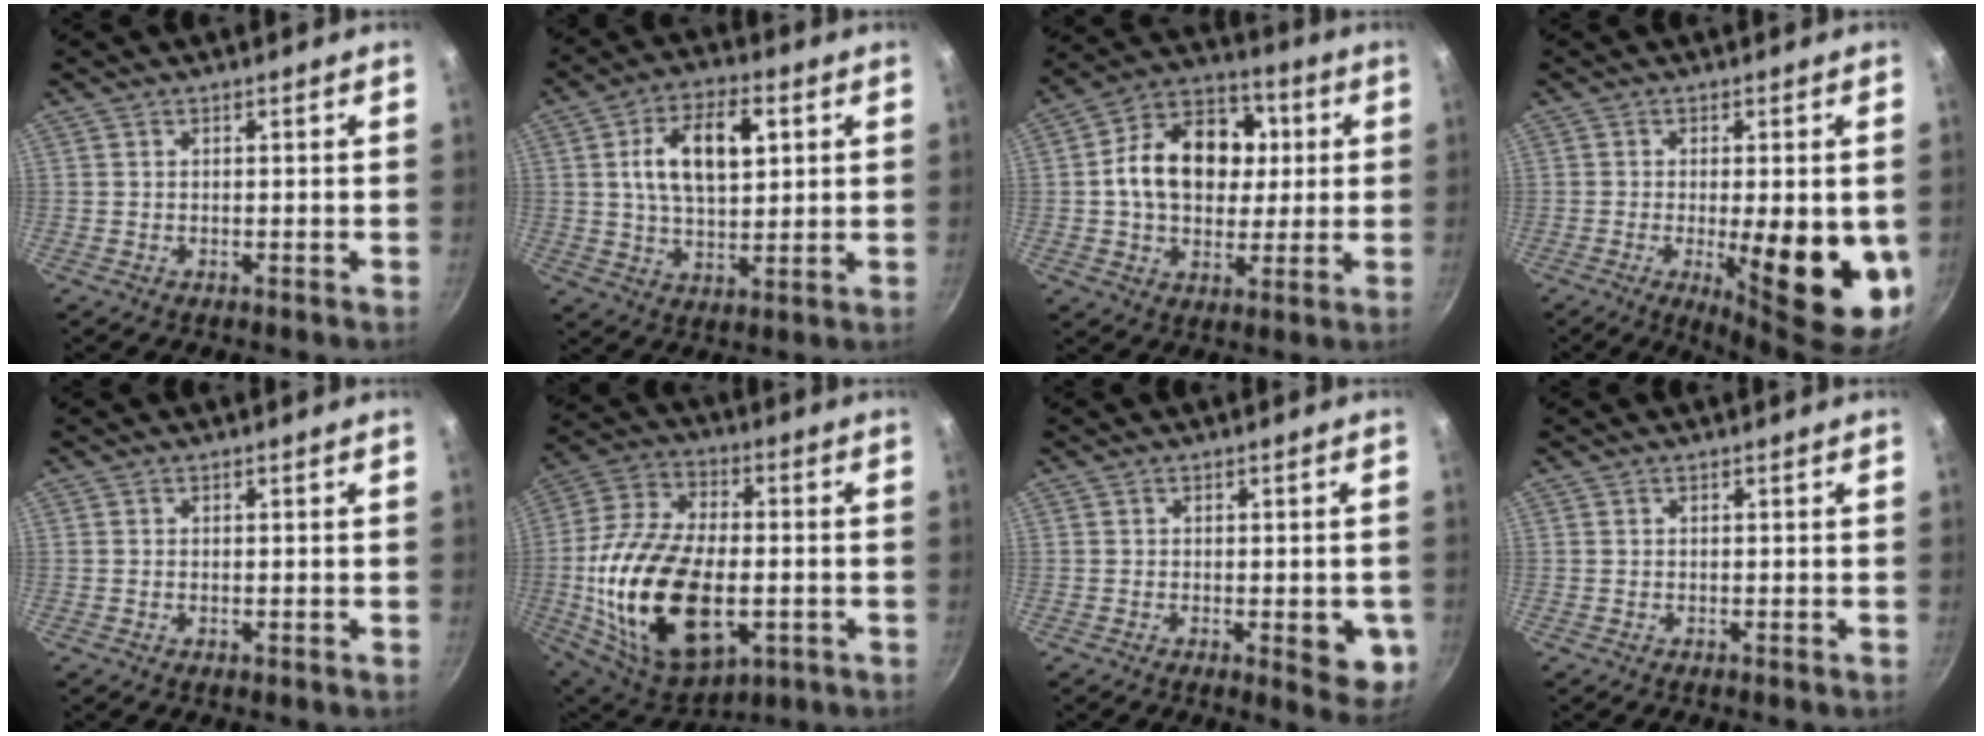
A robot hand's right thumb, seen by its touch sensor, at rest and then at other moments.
{"total": 13.3, "force": [3.3, 7.1, 10.8], "torque": [-0.171, 0.000, 0.057]}
{"total": 17.5, "force": [1.7, 12.8, 11.9], "torque": [-0.157, 0.021, 0.023]}
{"total": 17.0, "force": [-3.6, 5.4, 15.8], "torque": [-0.172, -0.022, -0.029]}
{"total": 0.0}
{"total": 26.6, "force": [-4.6, 15.0, 21.5], "torque": [-0.408, 0.006, -0.055]}
{"total": 6.7, "force": [-1.7, 2.6, 5.9], "torque": [-0.051, -0.008, -0.016]}
{"total": 0.0}